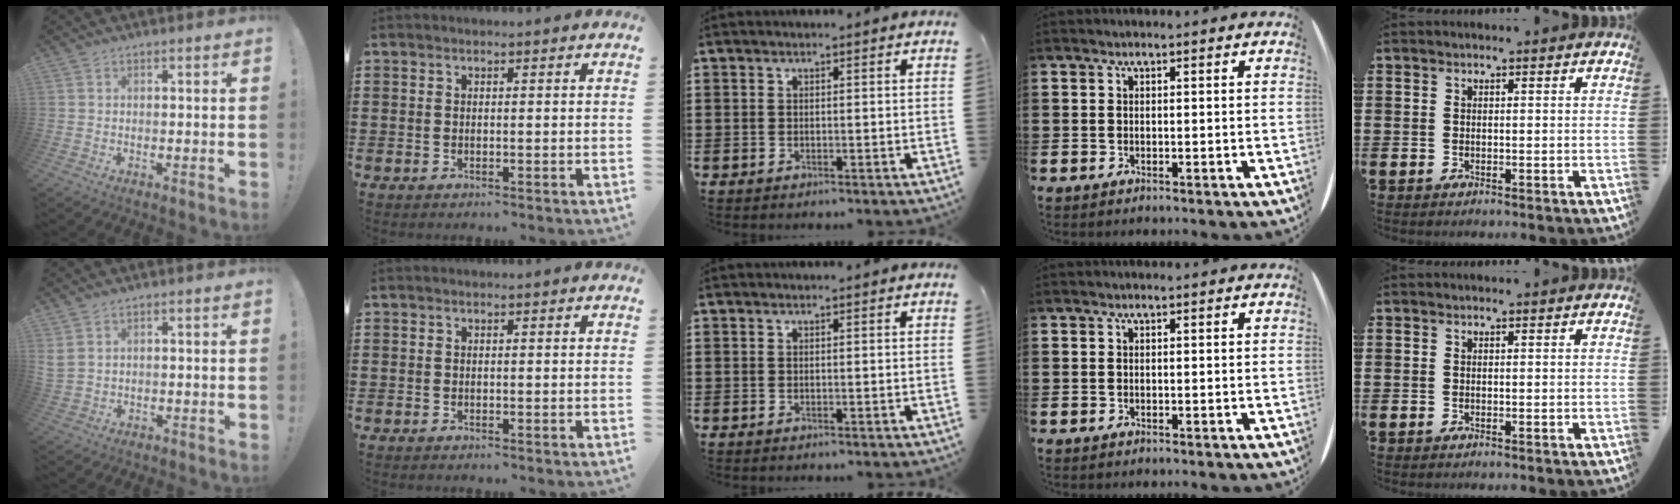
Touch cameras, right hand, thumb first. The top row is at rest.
{"thumb": {"total": 2.9, "force": [1.6, 2.0, 1.5], "torque": [-0.031, -0.001, 0.032]}}